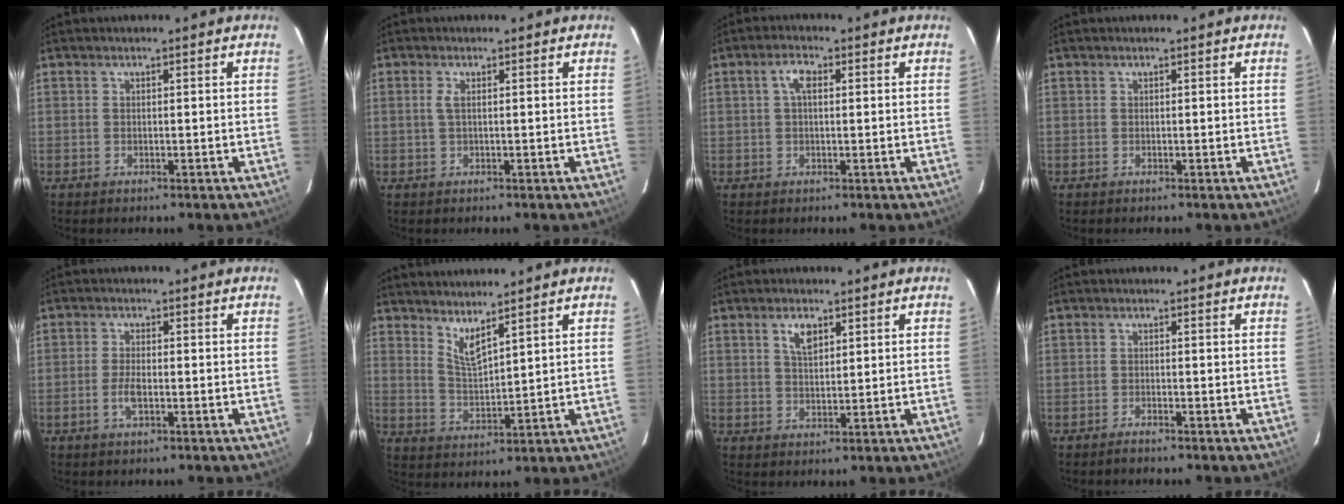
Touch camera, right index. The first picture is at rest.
{"total": 1.3, "force": [0.1, 0.0, 1.3], "torque": [-0.027, 0.001, 0.001]}
{"total": 2.4, "force": [0.5, 0.9, 2.2], "torque": [-0.045, 0.009, 0.010]}
{"total": 0.0}
{"total": 3.4, "force": [-1.3, 1.2, 2.9], "torque": [-0.064, -0.001, -0.027]}
{"total": 4.5, "force": [3.8, 0.1, 2.4], "torque": [-0.047, -0.012, 0.072]}
{"total": 3.3, "force": [1.8, 1.5, 2.3], "torque": [-0.042, 0.005, 0.032]}
{"total": 1.3, "force": [-1.3, 0.0, 0.4], "torque": [-0.016, -0.001, -0.025]}